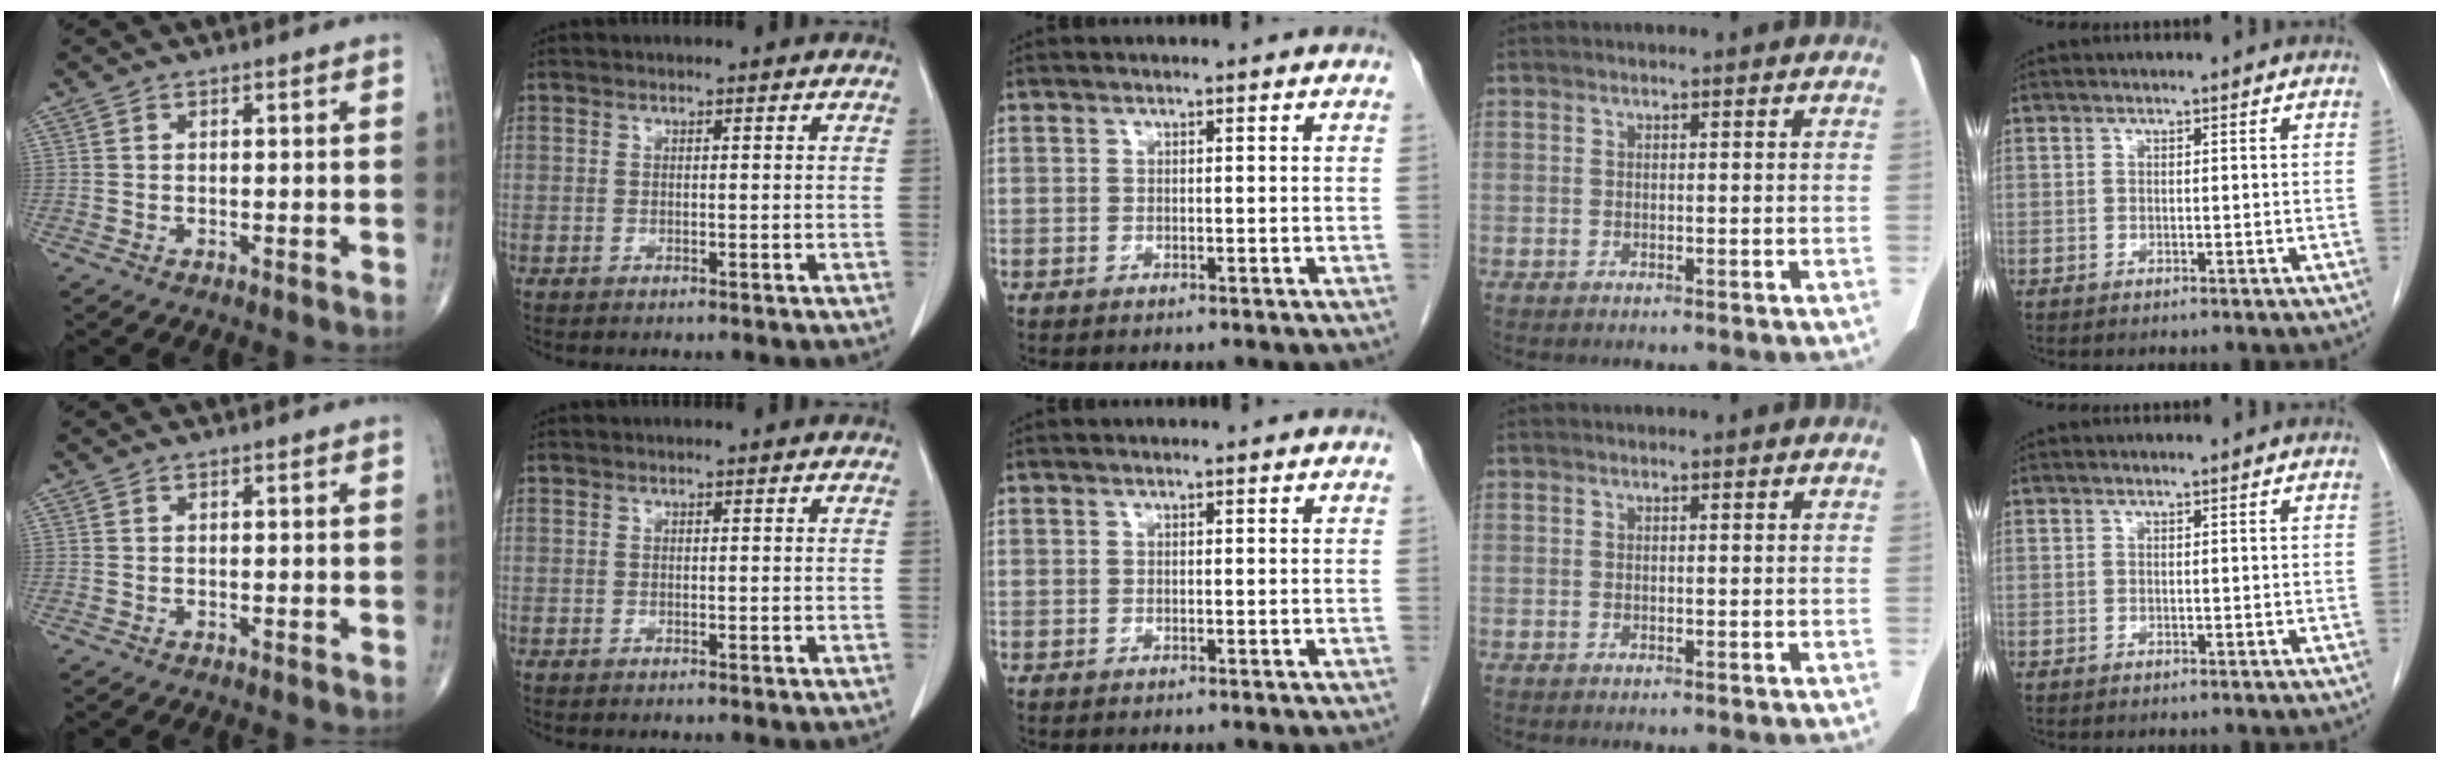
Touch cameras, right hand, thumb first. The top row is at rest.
{}